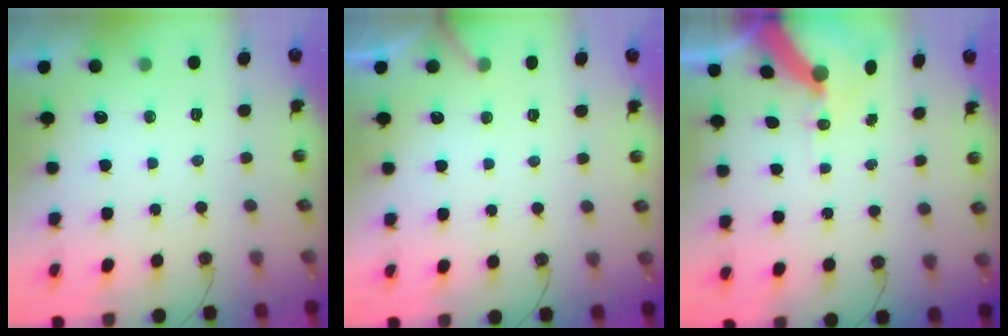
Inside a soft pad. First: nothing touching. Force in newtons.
{"total": 3.6, "press": 3.5, "slide": 0.4}
{"total": 10.3, "press": 10.2, "slide": 1.4}